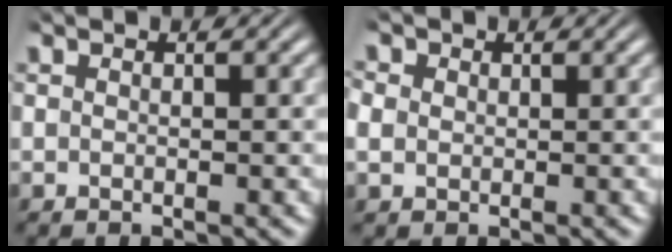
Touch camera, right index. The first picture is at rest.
{"total": 2.5, "force": [0.4, 2.4, 0.7], "torque": [-0.024, -0.007, 0.008]}